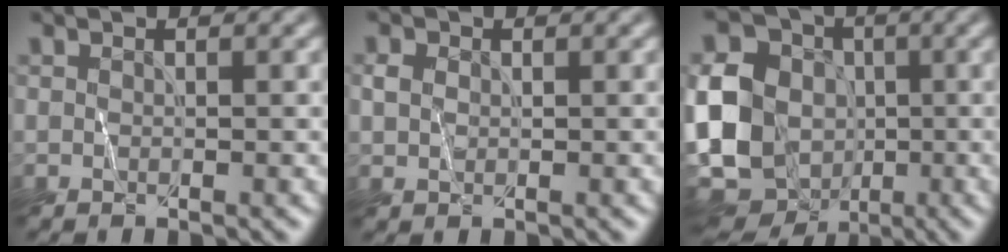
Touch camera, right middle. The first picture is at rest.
{"total": 1.4, "force": [0.3, 1.2, 0.8], "torque": [-0.019, 0.003, 0.006]}
{"total": 13.9, "force": [-1.9, 11.4, 7.7], "torque": [-0.172, -0.011, -0.034]}